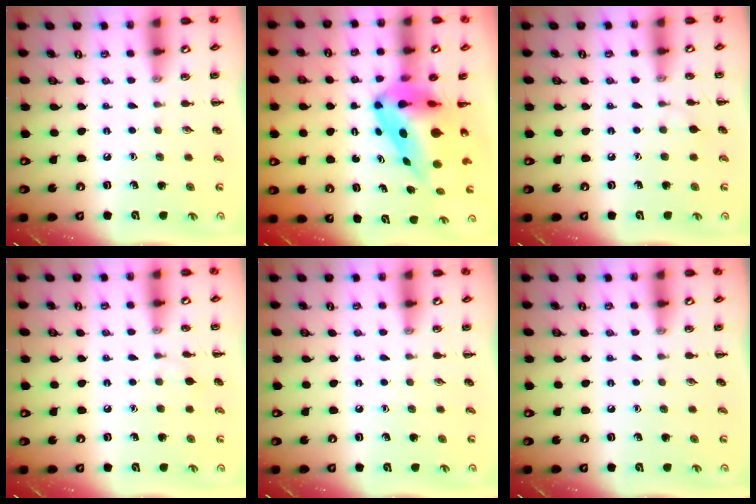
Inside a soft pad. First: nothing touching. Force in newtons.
{"total": 9.1, "press": 8.8, "slide": 2.4}
{"total": 3.9, "press": 3.6, "slide": 1.5}
{"total": 3.9, "press": 3.6, "slide": 1.5}
{"total": 0.0}
{"total": 0.0}